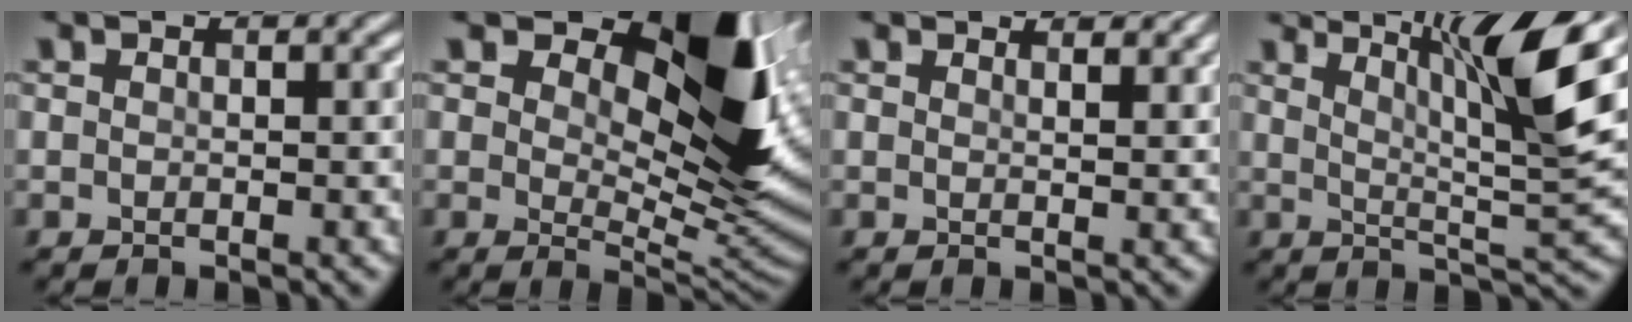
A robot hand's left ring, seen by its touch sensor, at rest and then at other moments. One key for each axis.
{"total": 10.7, "fx": 4.6, "fy": 5.0, "fz": 8.3, "tx": -0.119, "ty": -0.009, "tz": 0.073}
{"total": 1.8, "fx": 1.8, "fy": 0.1, "fz": 0.1, "tx": 0.008, "ty": 0.006, "tz": 0.009}
{"total": 7.3, "fx": 4.0, "fy": 0.5, "fz": 6.1, "tx": -0.084, "ty": 0.002, "tz": 0.068}